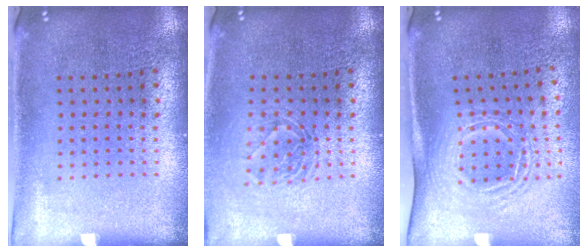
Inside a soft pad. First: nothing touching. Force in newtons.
{"total": 1.3, "press": 1.1, "slide": 0.7}
{"total": 1.7, "press": 1.2, "slide": 1.2}